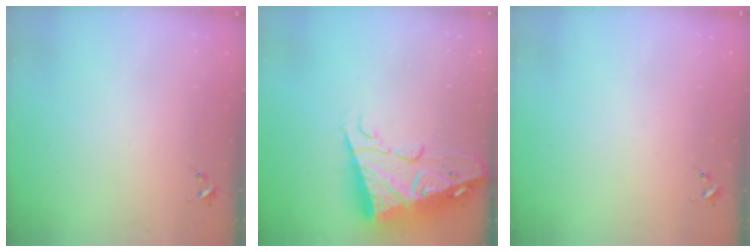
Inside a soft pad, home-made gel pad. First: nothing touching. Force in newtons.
{"total": 17.9, "press": 17.8, "slide": 1.7}
{"total": 0.0}